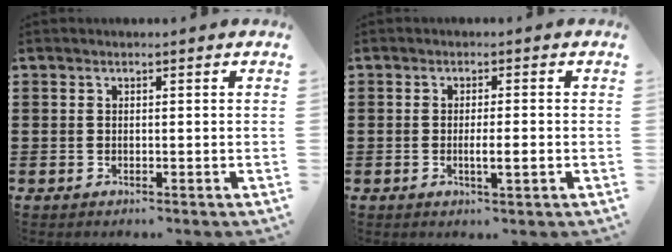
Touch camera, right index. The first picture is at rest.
{"total": 2.8, "force": [-0.7, 0.2, 2.7], "torque": [-0.046, -0.002, -0.014]}